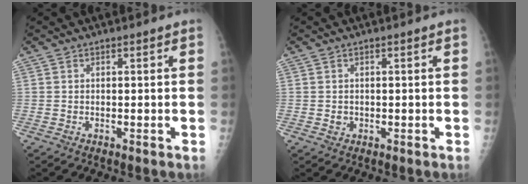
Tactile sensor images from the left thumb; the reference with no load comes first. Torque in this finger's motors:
{"motor_torque": [-0.18, 0.03, 0.05, 0.01, -0.02]}